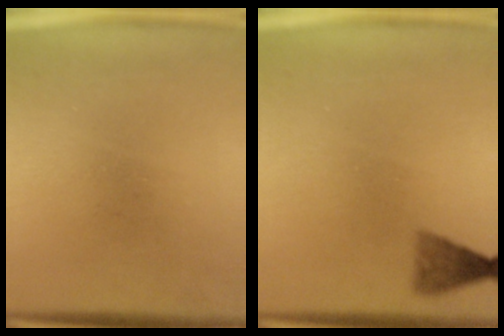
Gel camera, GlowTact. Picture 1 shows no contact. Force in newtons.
{"total": 2.5}